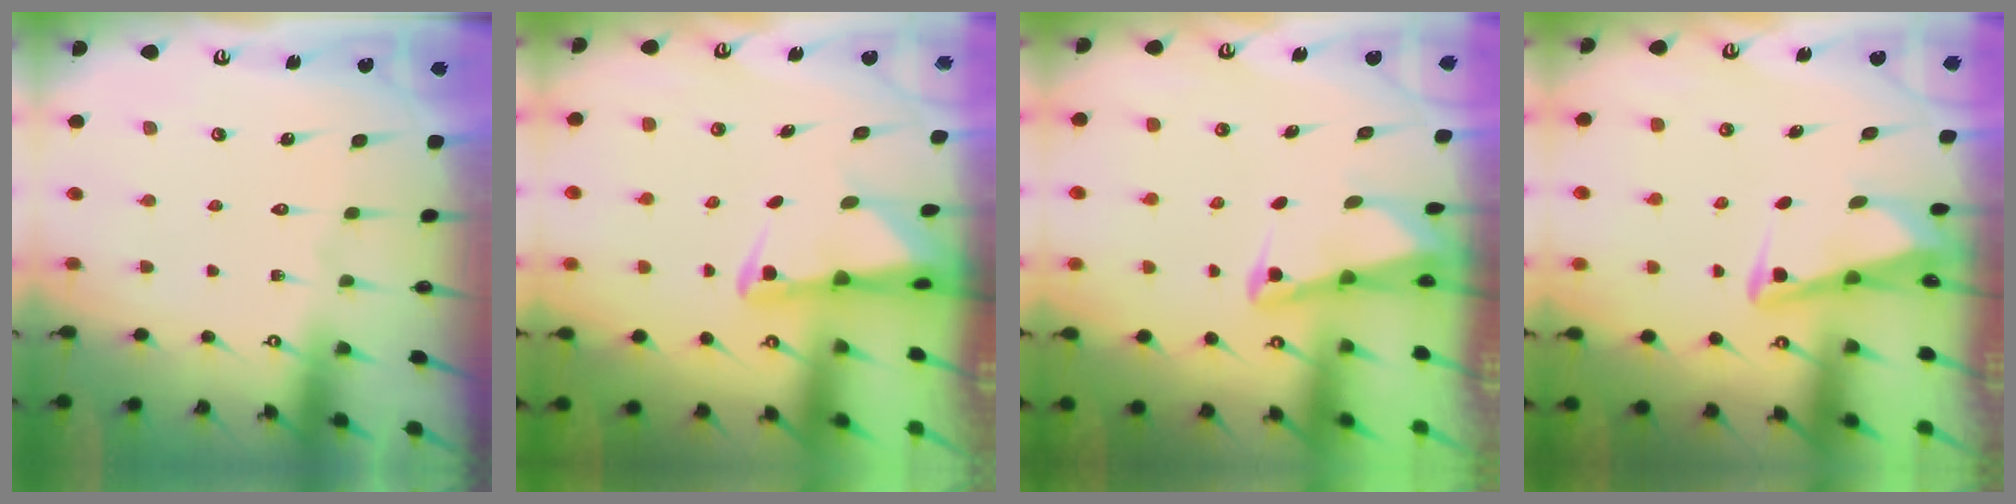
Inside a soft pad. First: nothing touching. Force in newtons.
{"total": 2.6, "press": 2.5, "slide": 0.5}
{"total": 2.5, "press": 2.5, "slide": 0.6}
{"total": 3.6, "press": 3.5, "slide": 0.9}